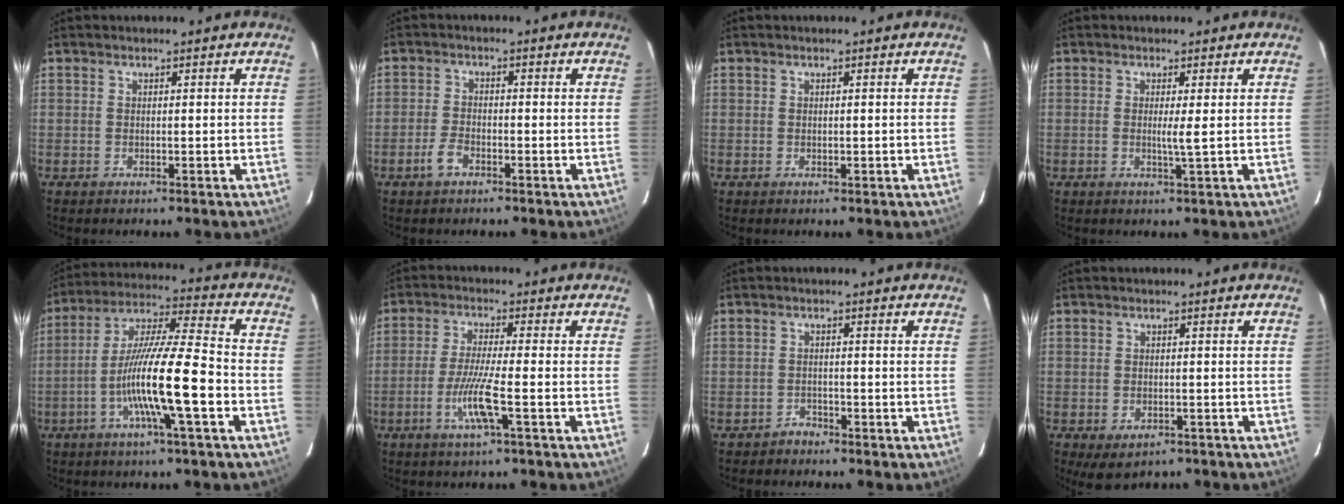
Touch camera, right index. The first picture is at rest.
{"total": 2.8, "force": [-1.8, 1.2, 1.7], "torque": [-0.040, 0.002, -0.034]}
{"total": 0.5, "force": [0.0, 0.2, 0.5], "torque": [-0.010, -0.002, 0.002]}
{"total": 2.0, "force": [0.1, -0.3, 2.0], "torque": [-0.036, -0.003, 0.000]}
{"total": 14.9, "force": [-4.4, 0.3, 14.2], "torque": [-0.264, 0.001, -0.085]}
{"total": 6.9, "force": [-2.5, -0.3, 6.4], "torque": [-0.127, -0.013, -0.049]}
{"total": 1.3, "force": [-1.2, 0.5, -0.1], "torque": [0.003, 0.001, -0.023]}
{"total": 4.6, "force": [-2.9, 2.6, 2.3], "torque": [-0.040, -0.007, -0.034]}